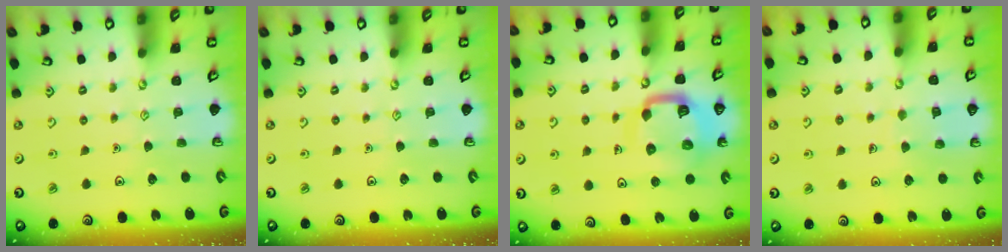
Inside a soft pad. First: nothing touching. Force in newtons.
{"total": 0.0}
{"total": 11.4, "press": 11.4, "slide": 1.2}
{"total": 5.2, "press": 5.2, "slide": 0.4}